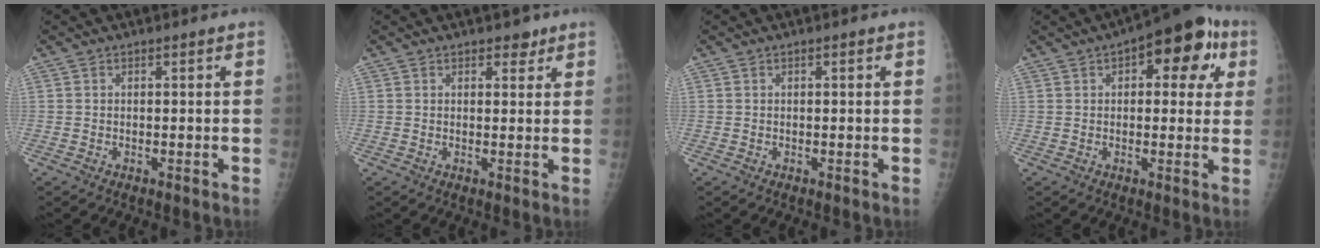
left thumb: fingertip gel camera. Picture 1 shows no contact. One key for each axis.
{"total": 2.1, "fx": 1.5, "fy": 1.3, "fz": 0.7, "tx": 0.009, "ty": -0.008, "tz": 0.018}
{"total": 0.0}
{"total": 13.4, "fx": 5.0, "fy": 6.6, "fz": 10.5, "tx": -0.085, "ty": 0.015, "tz": 0.053}